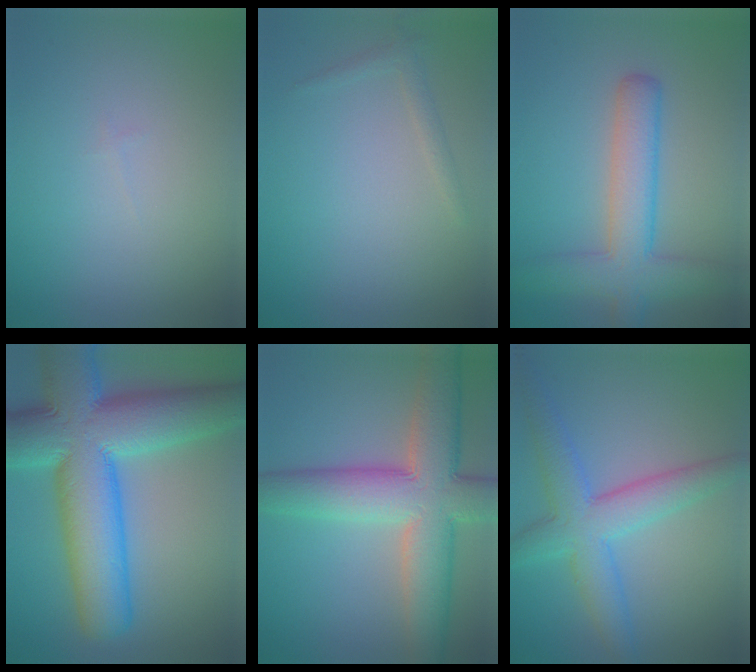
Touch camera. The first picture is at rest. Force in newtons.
{"total": 1.0, "press": 1.0, "slide": 0.0}
{"total": 5.6, "press": 5.6, "slide": 0.1}
{"total": 15.0, "press": 15.0, "slide": 0.4}
{"total": 10.3, "press": 10.2, "slide": 0.6}
{"total": 5.6, "press": 5.6, "slide": 0.2}